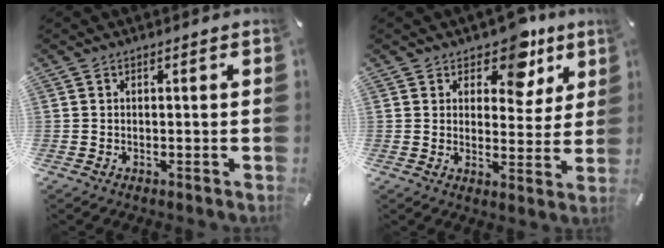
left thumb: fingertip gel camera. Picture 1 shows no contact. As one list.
[{"total": 10.0, "force": [7.2, 5.6, 4.2], "torque": [-0.042, -0.054, 0.121]}]